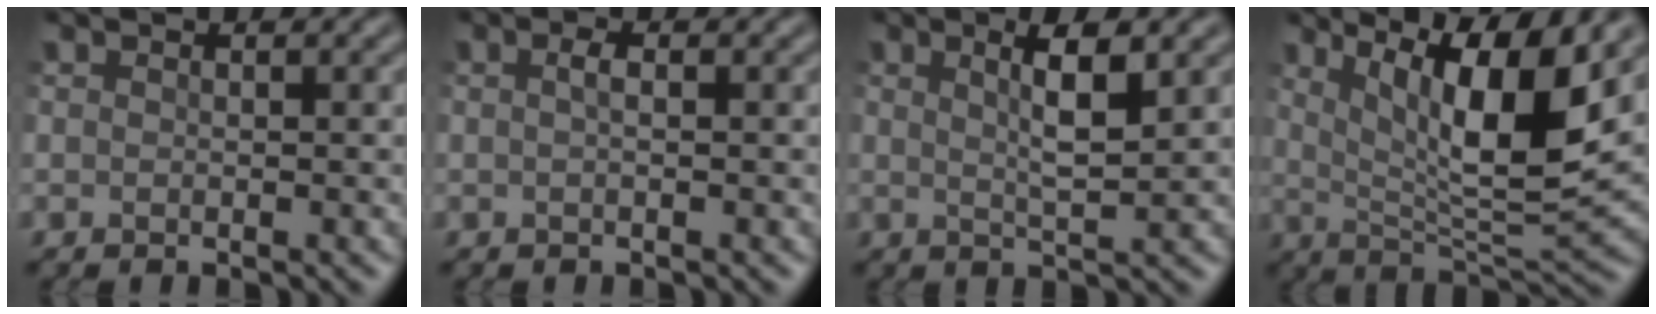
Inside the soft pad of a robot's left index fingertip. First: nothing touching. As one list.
[{"total": 0.9, "force": [-0.2, 0.3, 0.9], "torque": [-0.019, 0.002, -0.002]}, {"total": 3.6, "force": [1.1, 0.8, 3.4], "torque": [-0.053, -0.003, 0.018]}, {"total": 10.9, "force": [4.1, 2.7, 9.7], "torque": [-0.157, -0.007, 0.075]}]